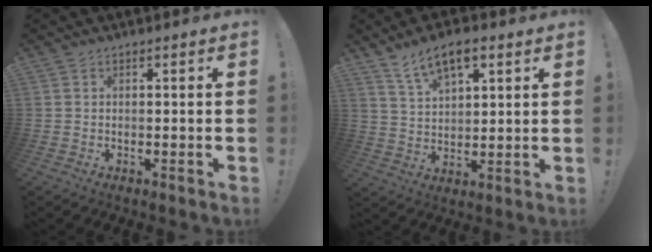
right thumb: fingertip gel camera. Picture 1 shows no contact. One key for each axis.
{"total": 9.3, "fx": 5.7, "fy": 4.3, "fz": 6.0, "tx": -0.100, "ty": -0.022, "tz": 0.105}